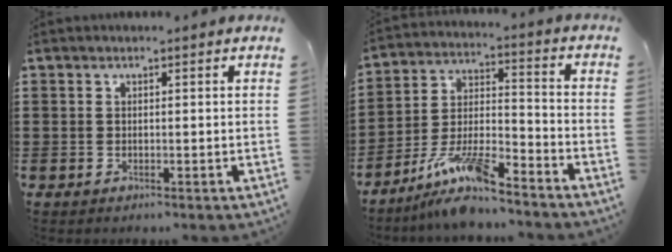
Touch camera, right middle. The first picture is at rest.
{"total": 10.1, "force": [-8.8, 1.3, 4.8], "torque": [-0.101, 0.010, -0.174]}